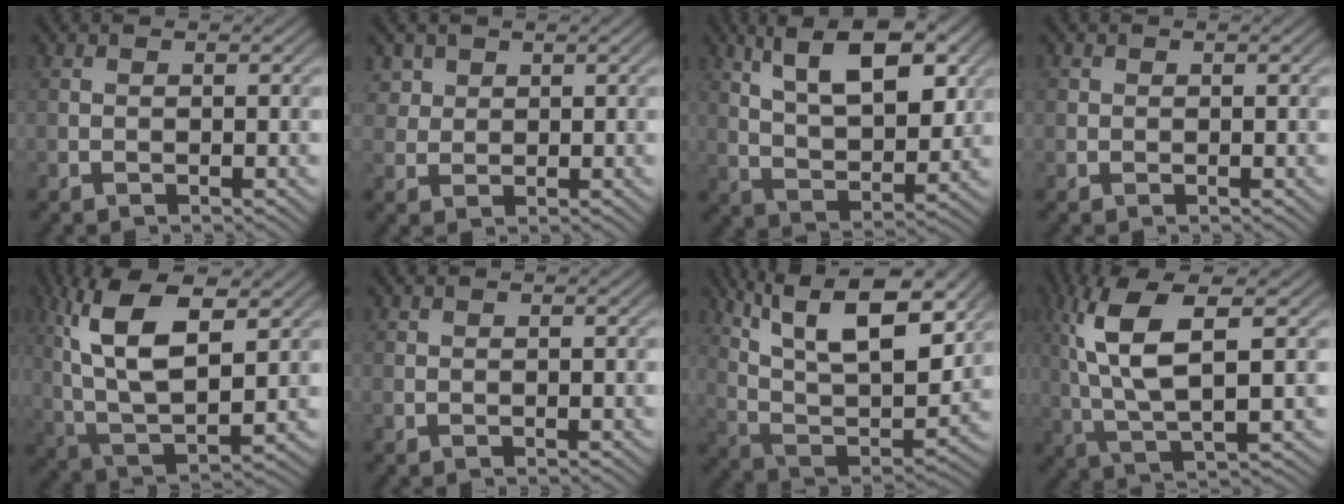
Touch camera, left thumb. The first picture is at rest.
{"total": 2.1, "force": [1.3, 1.6, 0.5], "torque": [-0.019, -0.012, 0.038]}
{"total": 10.8, "force": [5.0, 4.4, 8.5], "torque": [-0.140, -0.005, 0.091]}
{"total": 0.0}
{"total": 13.0, "force": [4.4, 5.5, 10.9], "torque": [-0.230, 0.003, 0.089]}
{"total": 0.6, "force": [-0.2, -0.5, -0.2], "torque": [0.012, 0.001, -0.003]}
{"total": 17.7, "force": [10.1, 6.8, 12.9], "torque": [-0.238, 0.001, 0.161]}
{"total": 10.2, "force": [2.4, 2.9, 9.5], "torque": [-0.203, 0.011, 0.050]}